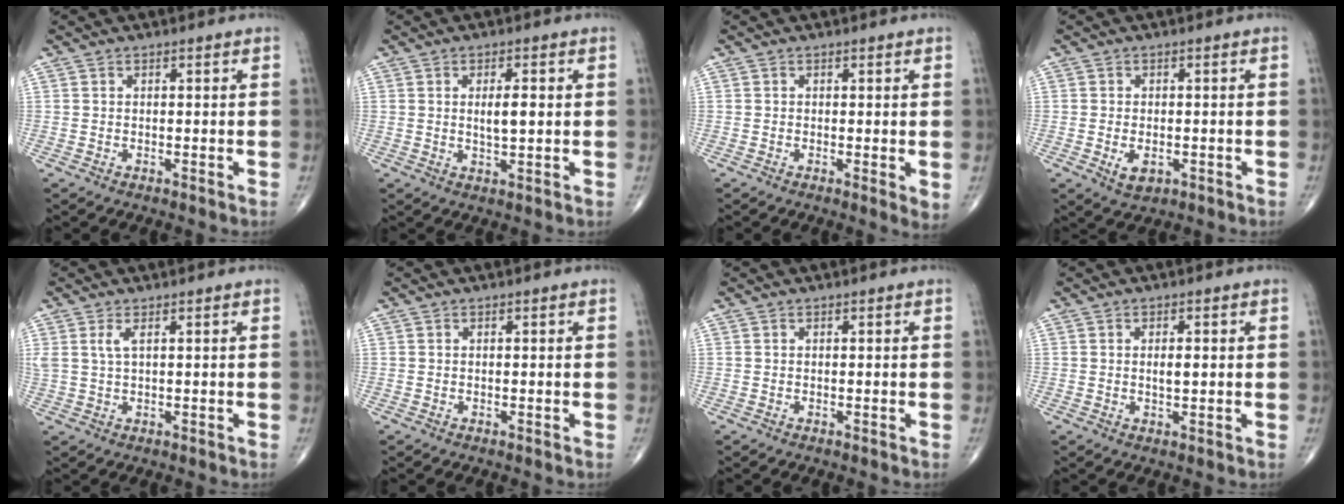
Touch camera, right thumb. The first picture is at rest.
{"total": 4.3, "force": [0.7, 1.4, 4.0], "torque": [-0.065, -0.005, 0.012]}
{"total": 2.2, "force": [0.0, 0.6, 2.1], "torque": [-0.031, -0.008, -0.005]}
{"total": 3.7, "force": [-1.1, 2.3, 2.6], "torque": [-0.040, -0.001, -0.008]}
{"total": 2.5, "force": [1.1, 0.7, 2.1], "torque": [-0.056, 0.003, 0.029]}
{"total": 0.0}
{"total": 0.0}
{"total": 2.5, "force": [0.3, 0.9, 2.3], "torque": [-0.038, -0.002, 0.005]}